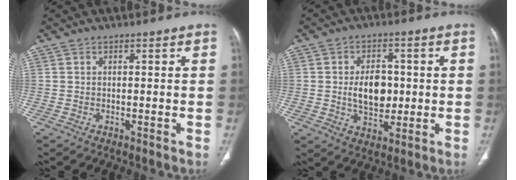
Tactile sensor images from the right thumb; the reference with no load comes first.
{"total": 8.7, "force": [0.1, 5.8, 6.5], "torque": [-0.080, 0.000, 0.006]}